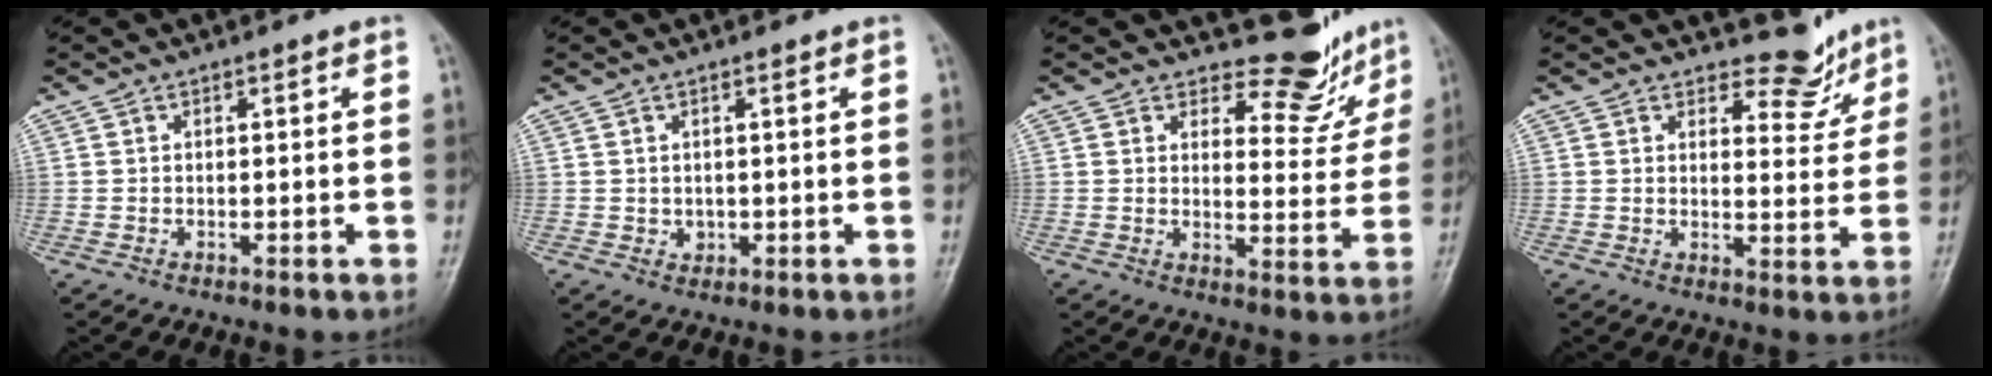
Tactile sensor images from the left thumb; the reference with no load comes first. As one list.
[{"total": 1.4, "force": [0.5, 1.1, 0.6], "torque": [-0.004, -0.004, 0.011]}, {"total": 8.4, "force": [7.7, 3.3, 0.9], "torque": [0.020, -0.078, 0.095]}, {"total": 6.0, "force": [5.3, 2.7, 1.0], "torque": [0.012, -0.049, 0.071]}]